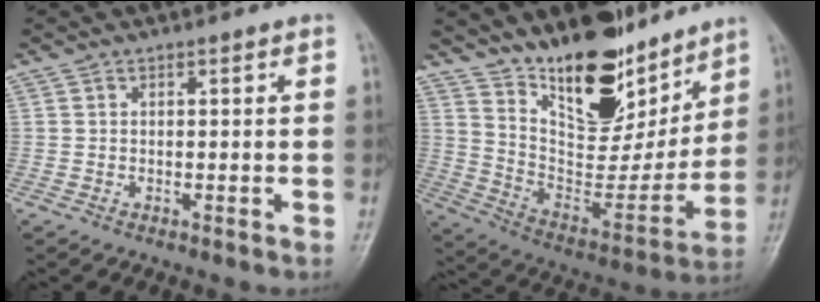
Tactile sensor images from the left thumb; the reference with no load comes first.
{"total": 21.3, "force": [15.1, 9.2, 11.8], "torque": [-0.135, -0.097, 0.259]}